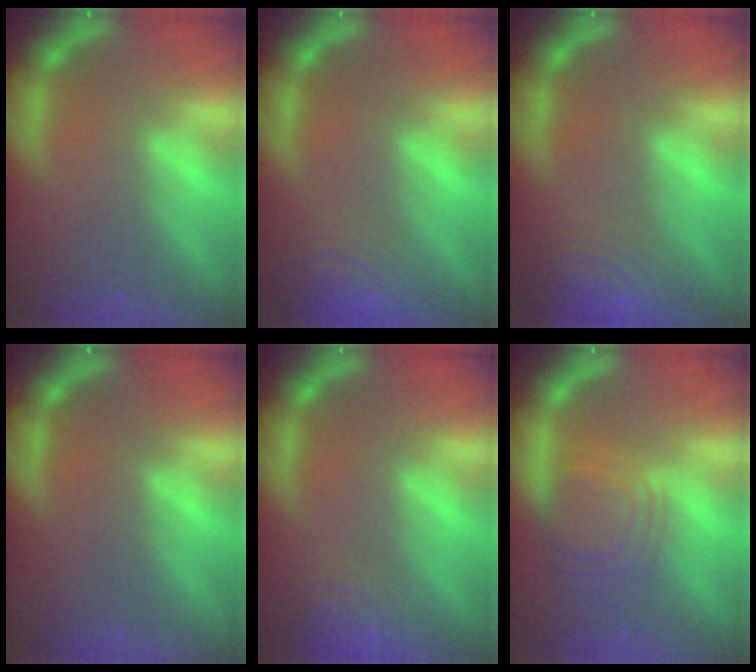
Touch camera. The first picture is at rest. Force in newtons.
{"total": 8.0}
{"total": 9.1}
{"total": 0.0}
{"total": 5.6}
{"total": 6.5}